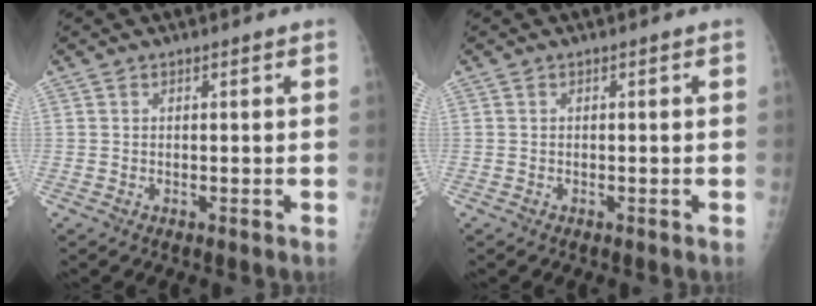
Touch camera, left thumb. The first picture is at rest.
{"total": 0.0}